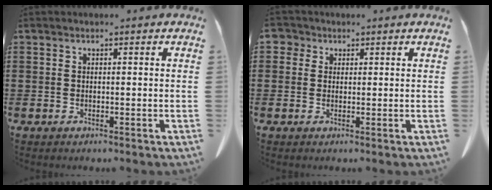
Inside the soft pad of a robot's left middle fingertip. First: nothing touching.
{"total": 1.9, "force": [0.9, 1.6, 0.4], "torque": [-0.015, 0.008, 0.014]}